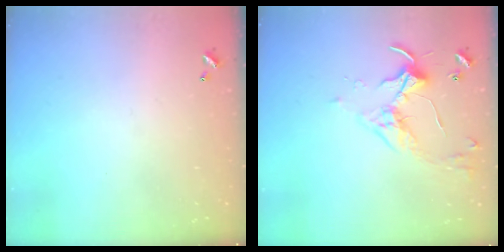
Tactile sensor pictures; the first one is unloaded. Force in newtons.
{"total": 3.7, "press": 3.6, "slide": 0.7}